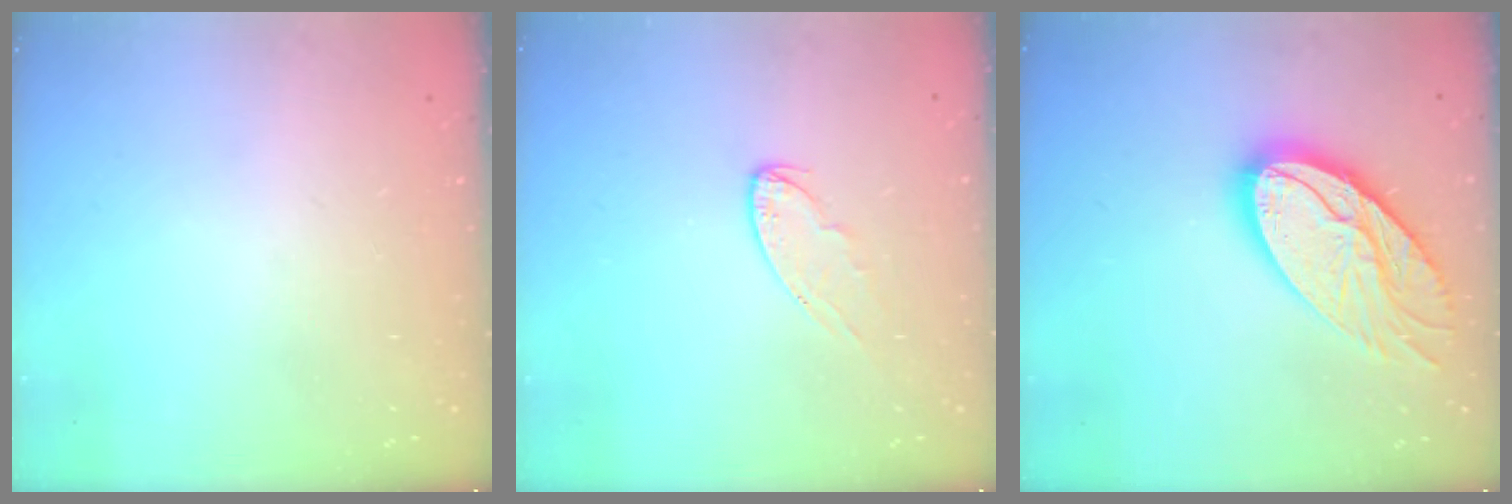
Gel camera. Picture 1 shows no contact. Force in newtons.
{"total": 6.3, "press": 6.3, "slide": 0.8}
{"total": 19.2, "press": 19.1, "slide": 1.5}